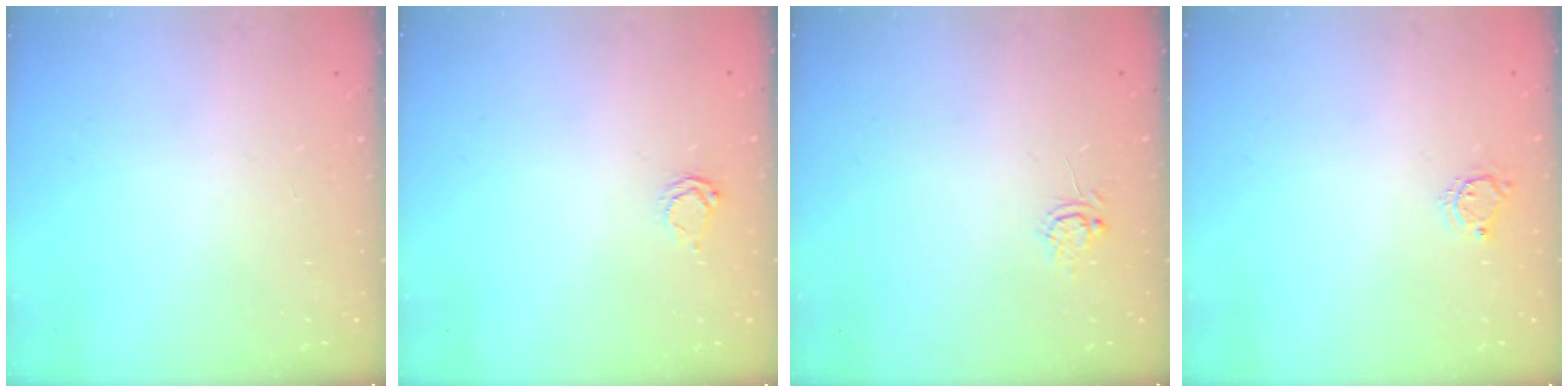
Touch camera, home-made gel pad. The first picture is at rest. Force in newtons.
{"total": 2.5, "press": 2.4, "slide": 0.3}
{"total": 3.9, "press": 3.9, "slide": 0.2}
{"total": 4.1, "press": 4.1, "slide": 0.3}